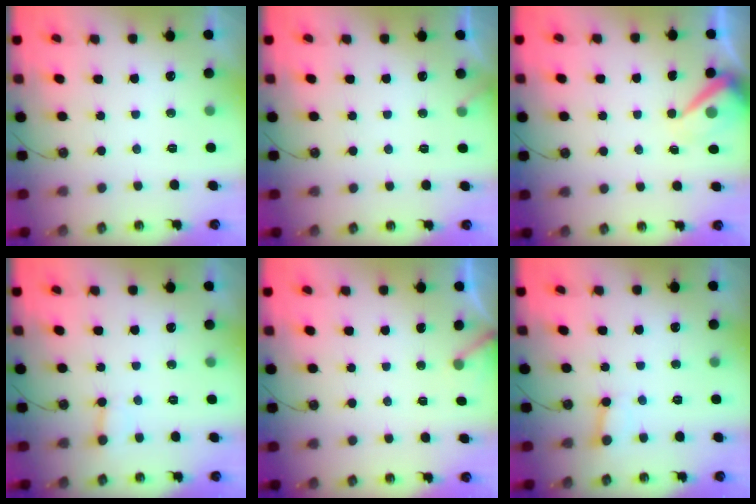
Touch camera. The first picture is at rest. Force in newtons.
{"total": 2.4, "press": 2.4, "slide": 0.2}
{"total": 7.4, "press": 7.3, "slide": 1.0}
{"total": 2.0, "press": 2.0, "slide": 0.0}
{"total": 2.3, "press": 2.3, "slide": 0.1}
{"total": 3.3, "press": 3.3, "slide": 0.2}